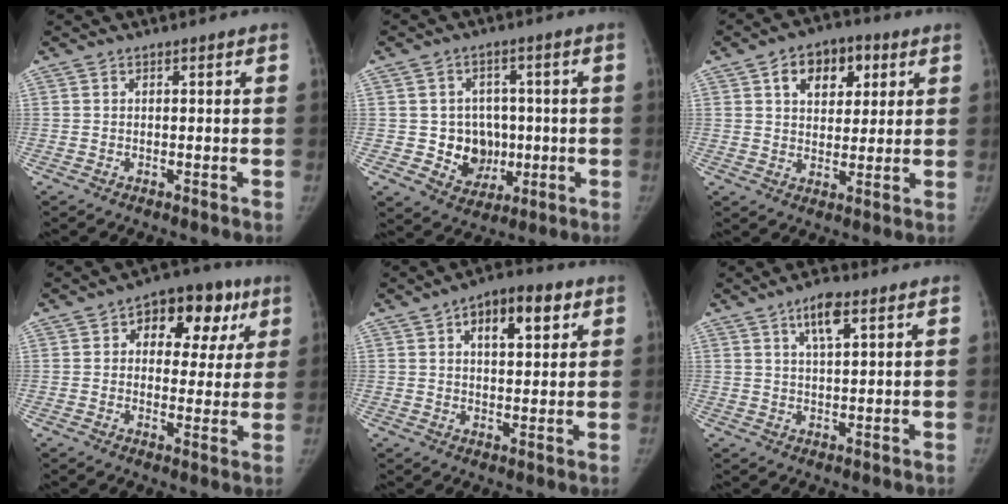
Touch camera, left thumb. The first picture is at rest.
{"total": 8.8, "force": [-0.7, 7.8, 3.9], "torque": [-0.011, 0.009, 0.002]}
{"total": 10.2, "force": [4.2, 6.9, 6.3], "torque": [-0.051, -0.005, 0.060]}
{"total": 12.9, "force": [5.0, 8.3, 8.5], "torque": [-0.057, 0.007, 0.065]}
{"total": 10.5, "force": [4.4, 5.0, 8.2], "torque": [-0.095, 0.003, 0.062]}
{"total": 5.8, "force": [2.9, 1.5, 4.8], "torque": [-0.083, -0.007, 0.050]}